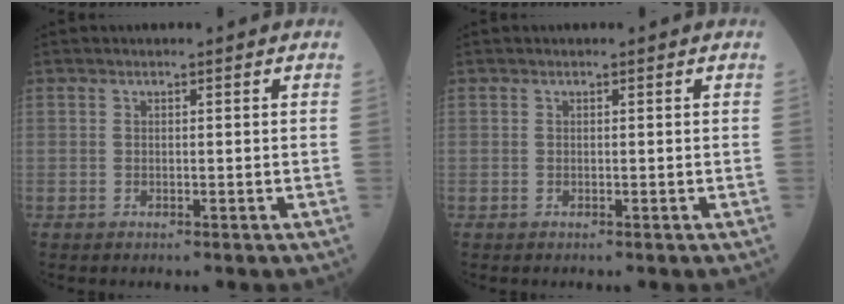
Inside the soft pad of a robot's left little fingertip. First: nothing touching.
{"total": 0.0}